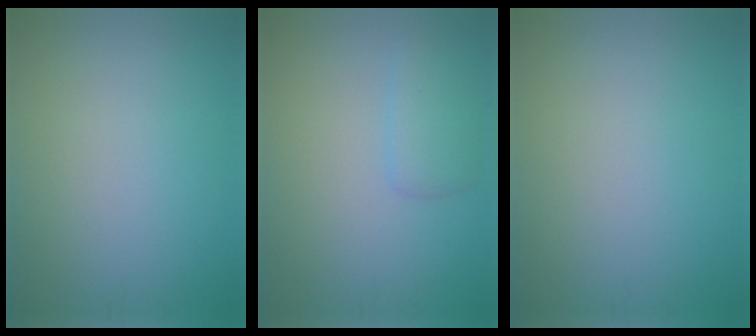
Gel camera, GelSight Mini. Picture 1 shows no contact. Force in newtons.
{"total": 1.9, "press": 1.9, "slide": 0.1}
{"total": 0.0}